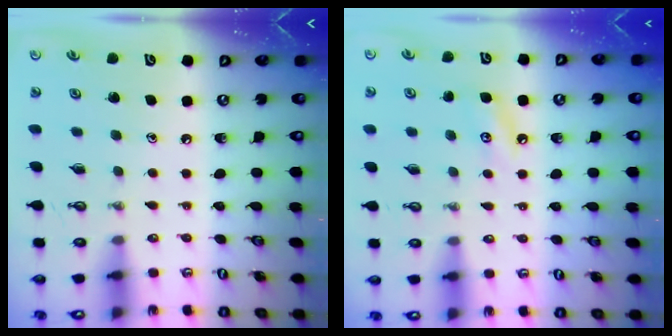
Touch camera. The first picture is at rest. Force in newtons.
{"total": 5.1, "press": 5.1, "slide": 0.6}